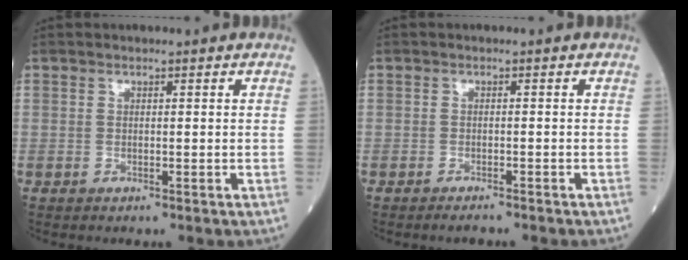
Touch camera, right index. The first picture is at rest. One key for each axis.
{"total": 1.8, "fx": -1.7, "fy": 0.1, "fz": 0.8, "tx": -0.009, "ty": -0.001, "tz": -0.022}